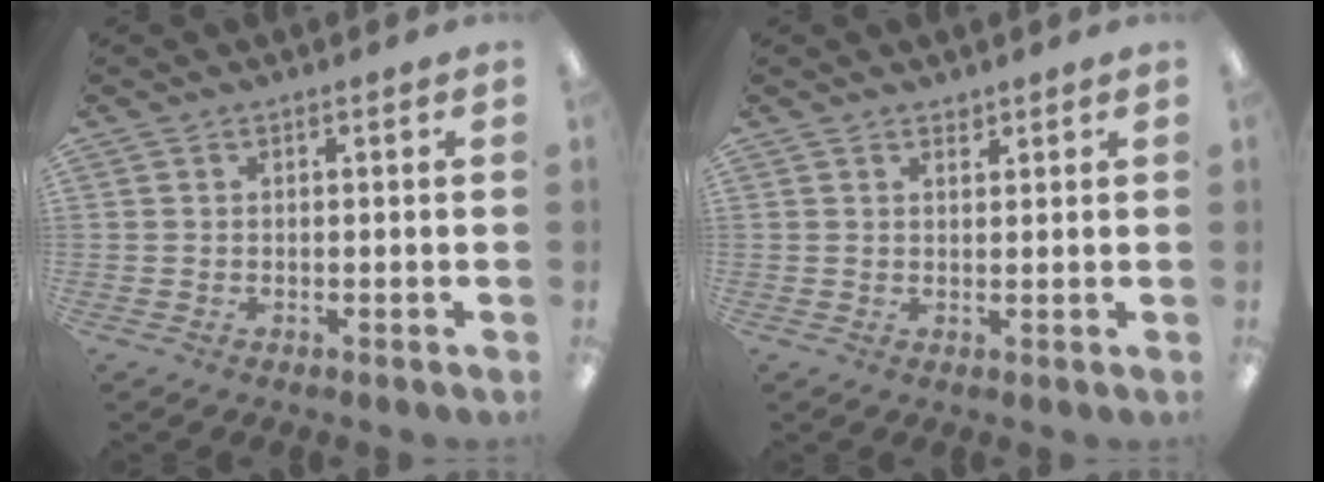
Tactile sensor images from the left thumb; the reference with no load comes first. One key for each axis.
{"total": 1.4, "fx": 1.3, "fy": 0.5, "fz": 0.1, "tx": 0.005, "ty": -0.005, "tz": 0.023}